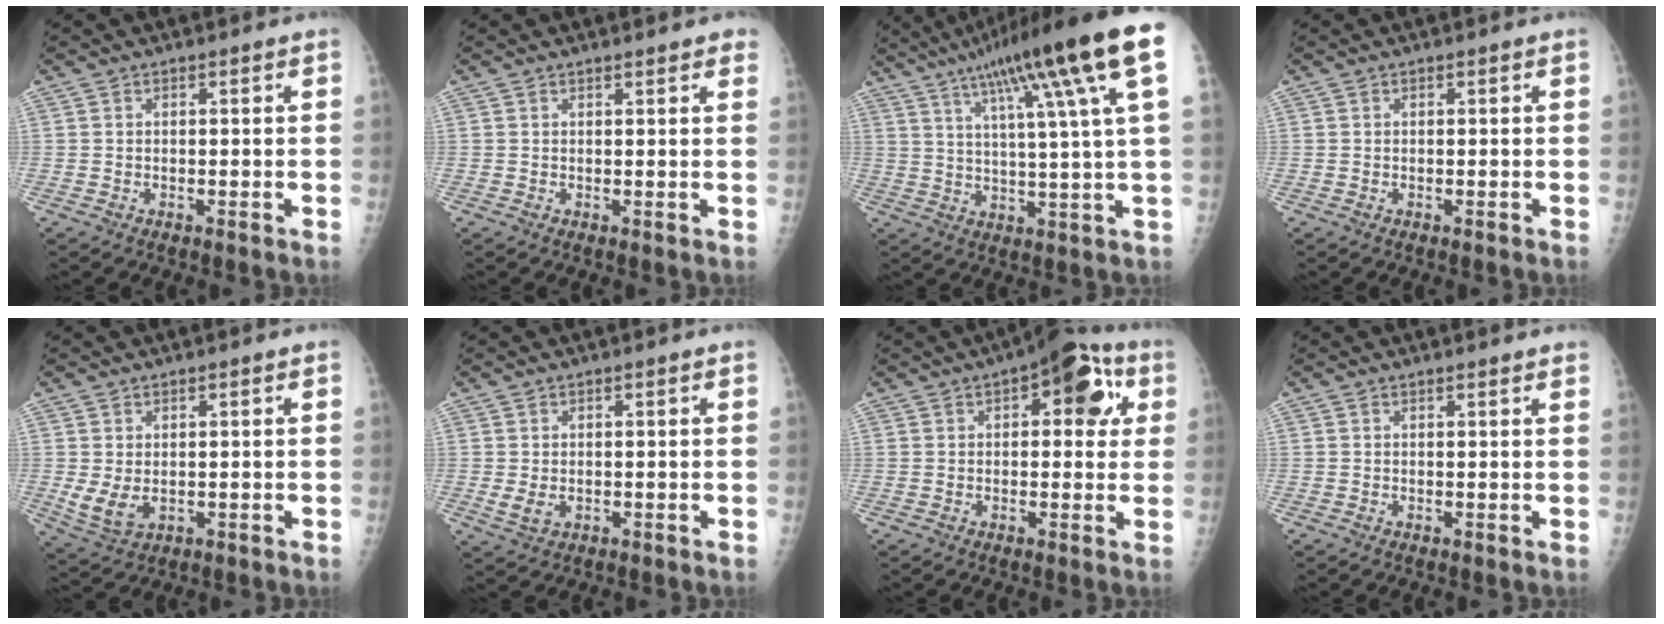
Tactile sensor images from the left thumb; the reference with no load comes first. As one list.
[{"total": 2.7, "force": [2.0, 0.6, 1.7], "torque": [-0.010, 0.002, 0.021]}, {"total": 21.0, "force": [9.9, 1.3, 18.5], "torque": [-0.280, 0.003, 0.141]}, {"total": 0.0}, {"total": 5.2, "force": [-0.2, 3.3, 4.0], "torque": [-0.082, -0.006, 0.006]}, {"total": 2.7, "force": [-0.3, 1.8, 2.0], "torque": [-0.041, -0.001, -0.002]}, {"total": 12.6, "force": [4.3, 6.0, 10.2], "torque": [-0.083, 0.010, 0.044]}, {"total": 1.6, "force": [1.4, 0.2, 0.7], "torque": [-0.006, 0.000, 0.015]}]